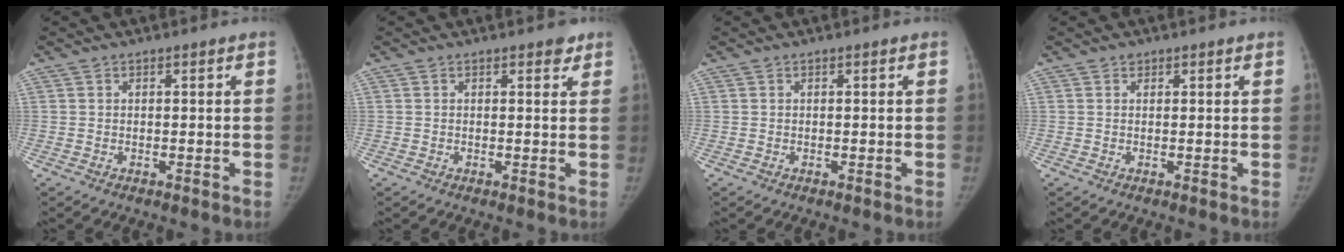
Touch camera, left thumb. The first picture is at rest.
{"total": 1.7, "force": [1.2, 0.9, 0.9], "torque": [0.000, -0.005, 0.012]}
{"total": 0.0}
{"total": 0.8, "force": [0.5, 0.6, 0.1], "torque": [0.005, -0.003, 0.006]}